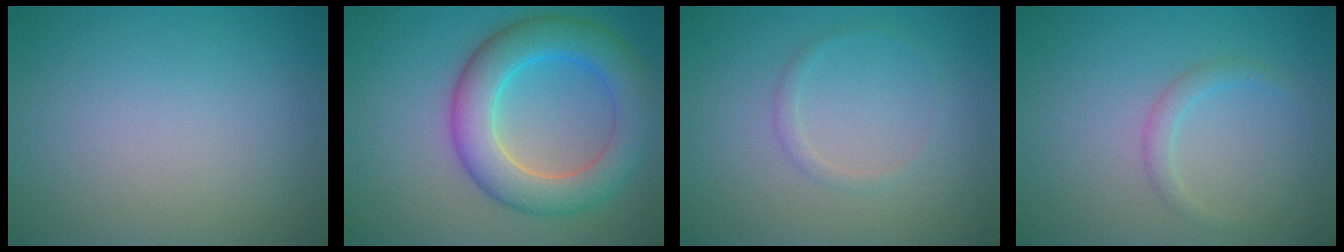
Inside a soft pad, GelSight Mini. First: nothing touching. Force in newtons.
{"total": 7.4, "press": 7.4, "slide": 0.5}
{"total": 0.9, "press": 0.9, "slide": 0.0}
{"total": 1.4, "press": 1.4, "slide": 0.1}